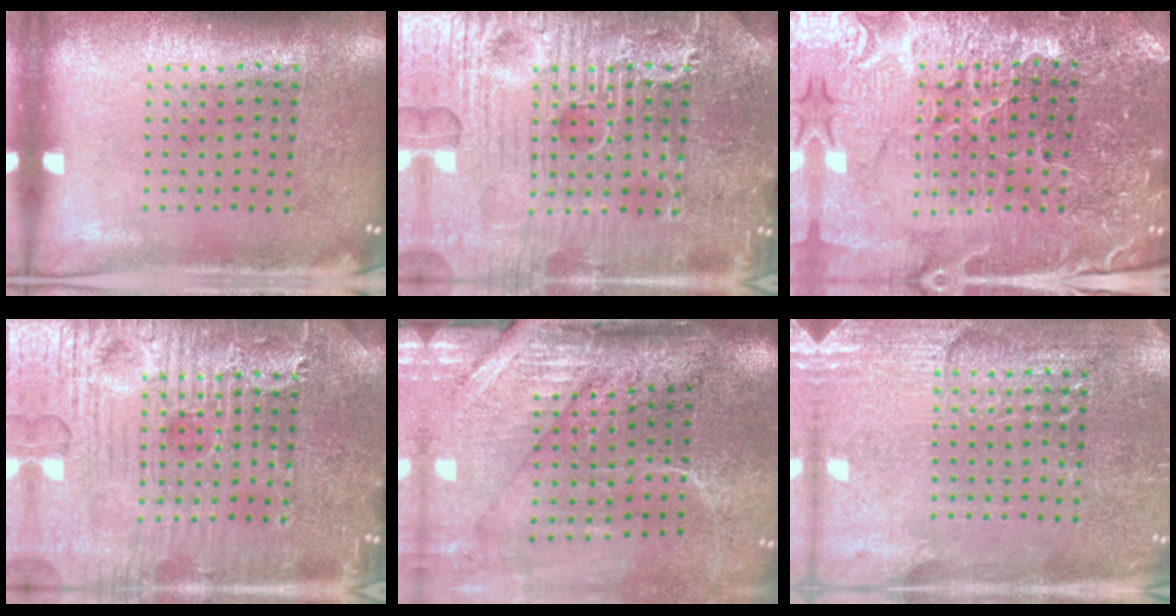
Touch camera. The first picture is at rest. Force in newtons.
{"total": 7.6, "press": 7.6, "slide": 0.8}
{"total": 3.7, "press": 3.7, "slide": 0.5}
{"total": 7.6, "press": 7.5, "slide": 0.8}
{"total": 4.2, "press": 3.6, "slide": 2.2}
{"total": 2.9, "press": 2.8, "slide": 0.3}